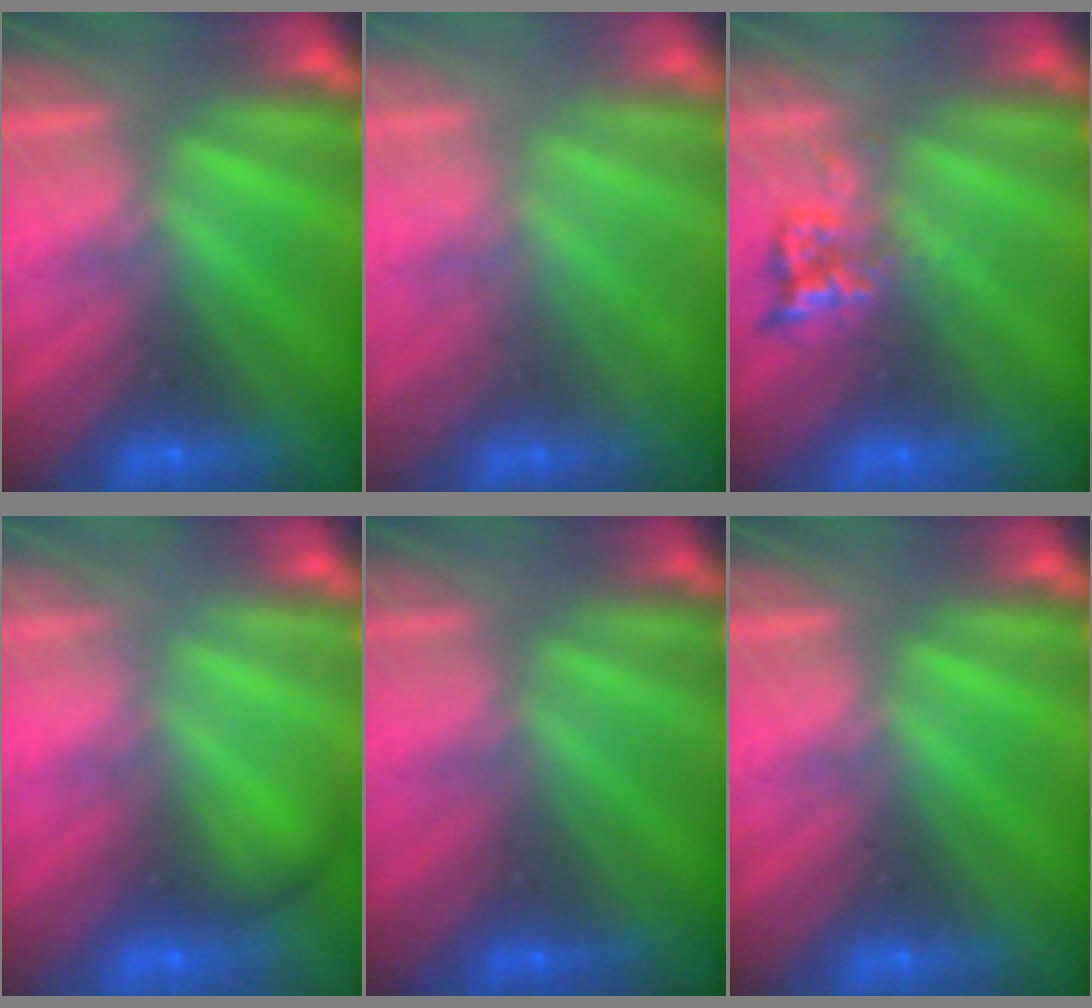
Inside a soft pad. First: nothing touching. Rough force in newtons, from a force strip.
{"total": 2.0}
{"total": 2.3}
{"total": 1.8}
{"total": 2.6}
{"total": 0.0}